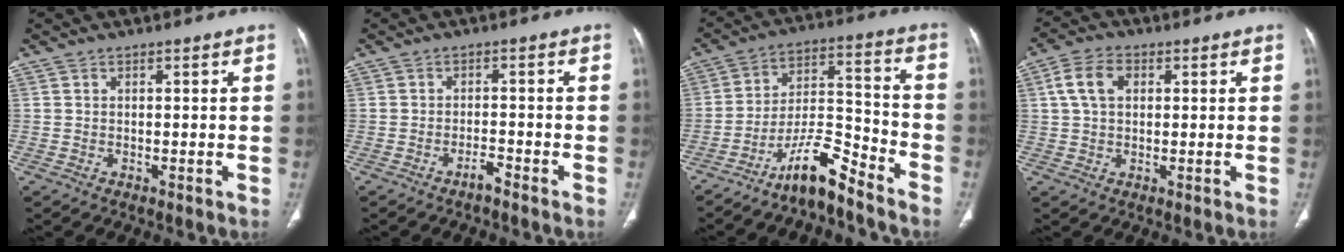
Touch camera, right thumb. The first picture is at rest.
{"total": 1.8, "force": [-1.6, 0.2, 0.9], "torque": [-0.022, 0.010, -0.027]}
{"total": 10.1, "force": [-8.5, 1.7, 5.2], "torque": [-0.093, 0.086, -0.153]}
{"total": 6.1, "force": [1.6, 4.0, 4.3], "torque": [-0.086, 0.014, 0.027]}